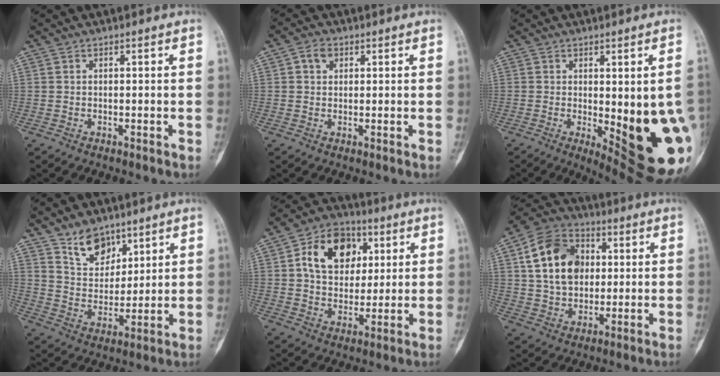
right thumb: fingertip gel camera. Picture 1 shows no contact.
{"total": 2.9, "force": [1.1, 2.3, 1.6], "torque": [-0.017, 0.003, 0.017]}
{"total": 19.6, "force": [-3.5, 6.4, 18.2], "torque": [-0.177, -0.016, -0.016]}
{"total": 8.8, "force": [6.2, 5.1, 3.5], "torque": [-0.029, -0.048, 0.118]}
{"total": 14.4, "force": [4.3, 10.4, 9.0], "torque": [-0.112, -0.002, 0.067]}
{"total": 15.0, "force": [3.4, 11.1, 9.6], "torque": [-0.142, 0.007, 0.054]}